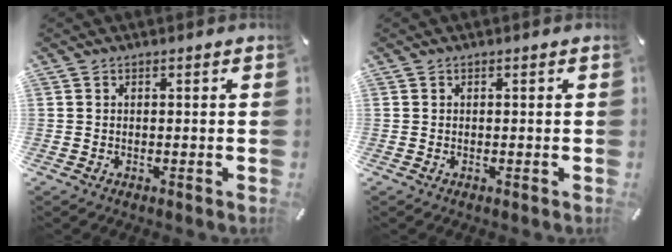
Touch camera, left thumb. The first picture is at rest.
{"total": 0.0}